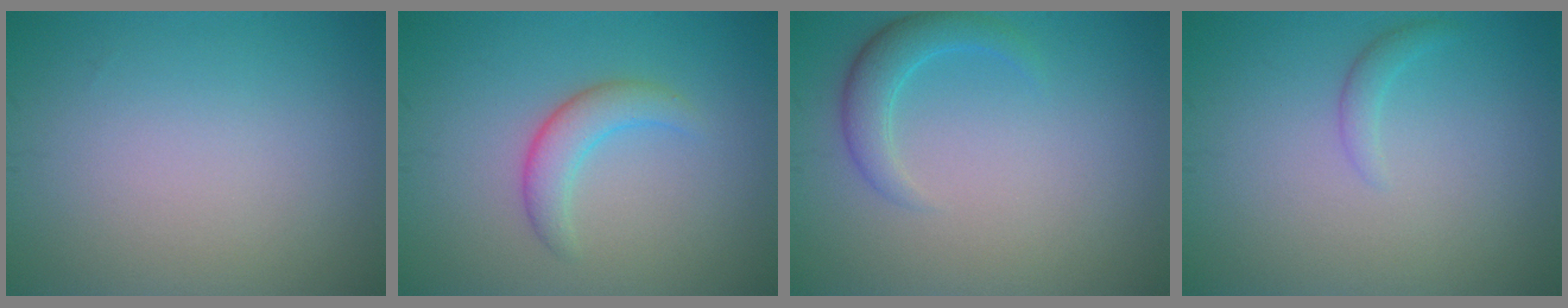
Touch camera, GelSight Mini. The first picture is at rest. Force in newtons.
{"total": 2.8, "press": 2.8, "slide": 0.2}
{"total": 2.7, "press": 2.7, "slide": 0.1}
{"total": 1.1, "press": 1.1, "slide": 0.1}